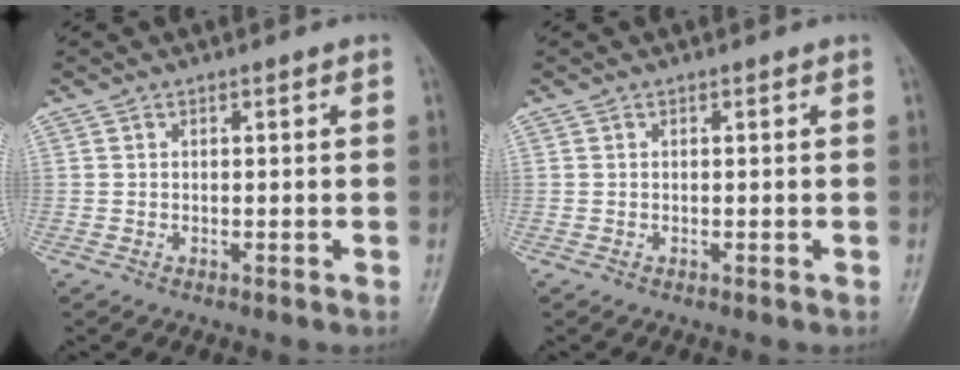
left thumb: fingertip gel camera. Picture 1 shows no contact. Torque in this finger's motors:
{"motor_torque": [0.00, 0.00, 0.00, -0.02, 0.00]}